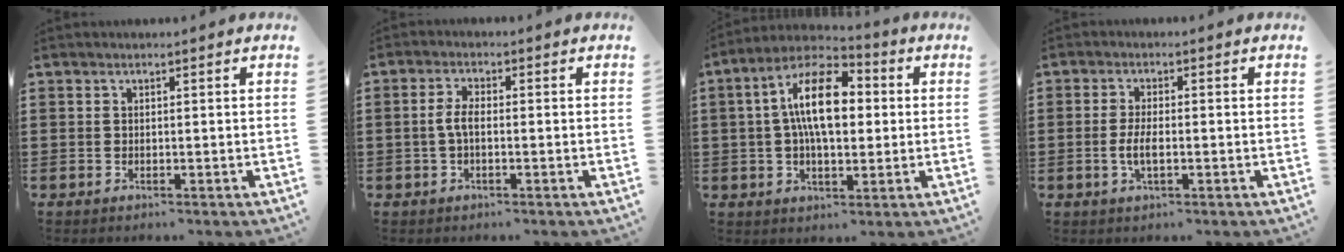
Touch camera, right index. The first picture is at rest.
{"total": 3.2, "force": [-0.5, 1.2, 2.9], "torque": [-0.069, -0.002, -0.014]}
{"total": 12.1, "force": [1.9, 5.8, 10.4], "torque": [-0.213, 0.010, 0.026]}
{"total": 3.2, "force": [-0.7, 1.0, 3.0], "torque": [-0.069, -0.004, -0.017]}